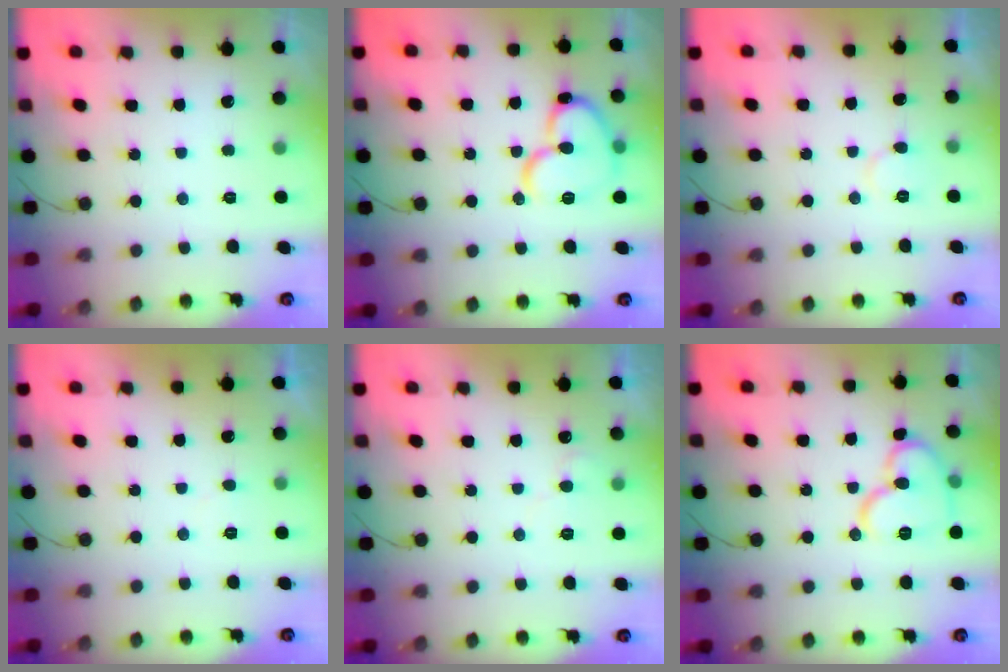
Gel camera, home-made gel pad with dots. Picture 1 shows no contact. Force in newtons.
{"total": 14.3, "press": 14.2, "slide": 1.8}
{"total": 3.6, "press": 3.6, "slide": 0.5}
{"total": 2.4, "press": 2.4, "slide": 0.2}
{"total": 4.4, "press": 4.4, "slide": 0.4}
{"total": 12.8, "press": 12.8, "slide": 0.6}